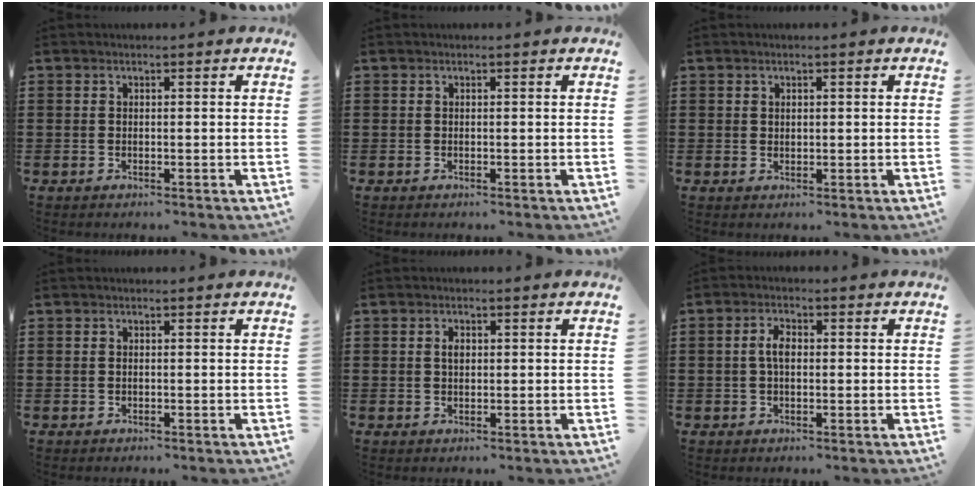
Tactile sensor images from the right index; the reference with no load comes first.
{"total": 0.0}
{"total": 0.9, "force": [0.5, 0.6, 0.3], "torque": [-0.006, 0.004, 0.010]}
{"total": 0.0}
{"total": 1.6, "force": [0.3, 0.9, 1.3], "torque": [-0.027, 0.007, 0.004]}
{"total": 3.2, "force": [0.2, 1.6, 2.8], "torque": [-0.056, 0.008, 0.001]}